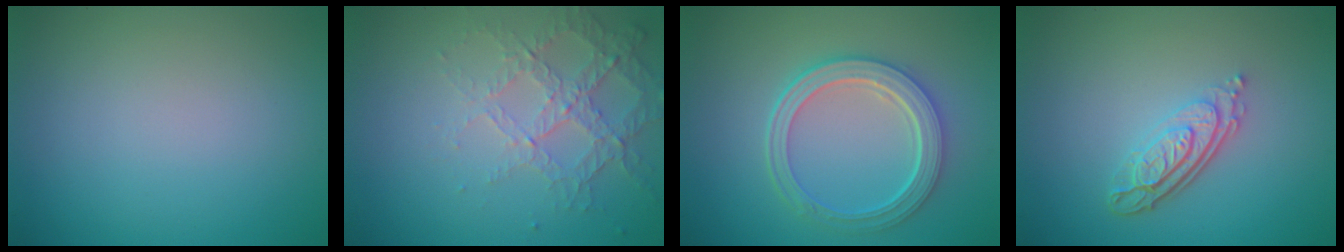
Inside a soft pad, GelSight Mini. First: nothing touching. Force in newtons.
{"total": 4.2, "press": 2.9, "slide": 3.0}
{"total": 5.3, "press": 4.1, "slide": 3.3}
{"total": 4.0, "press": 2.9, "slide": 2.8}